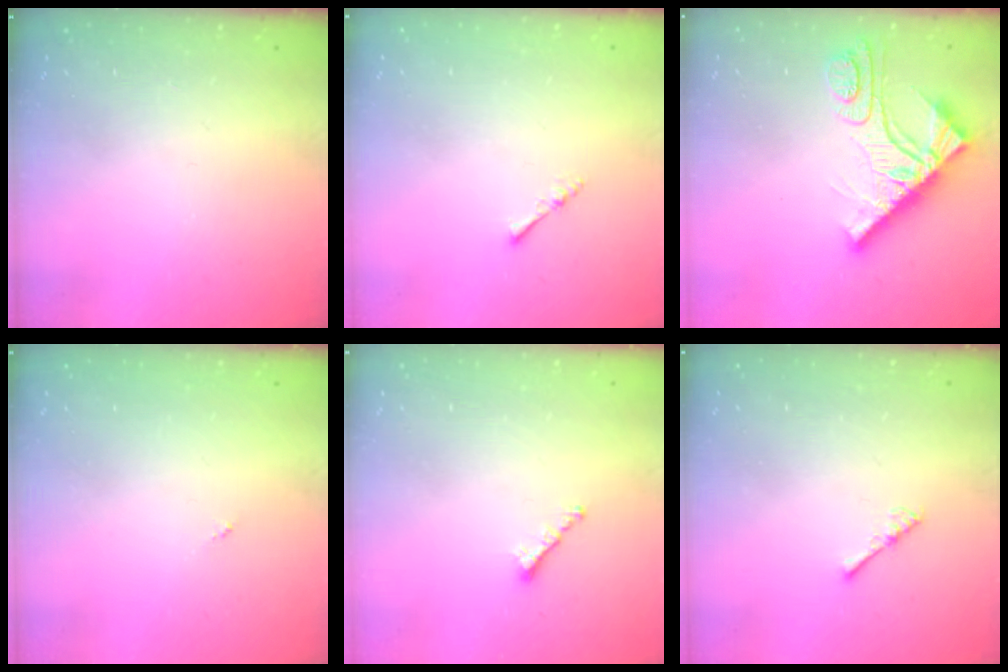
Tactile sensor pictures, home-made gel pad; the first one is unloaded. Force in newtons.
{"total": 2.4, "press": 2.3, "slide": 0.5}
{"total": 11.8, "press": 11.8, "slide": 1.2}
{"total": 0.0}
{"total": 1.6, "press": 1.5, "slide": 0.5}
{"total": 1.8, "press": 1.7, "slide": 0.4}